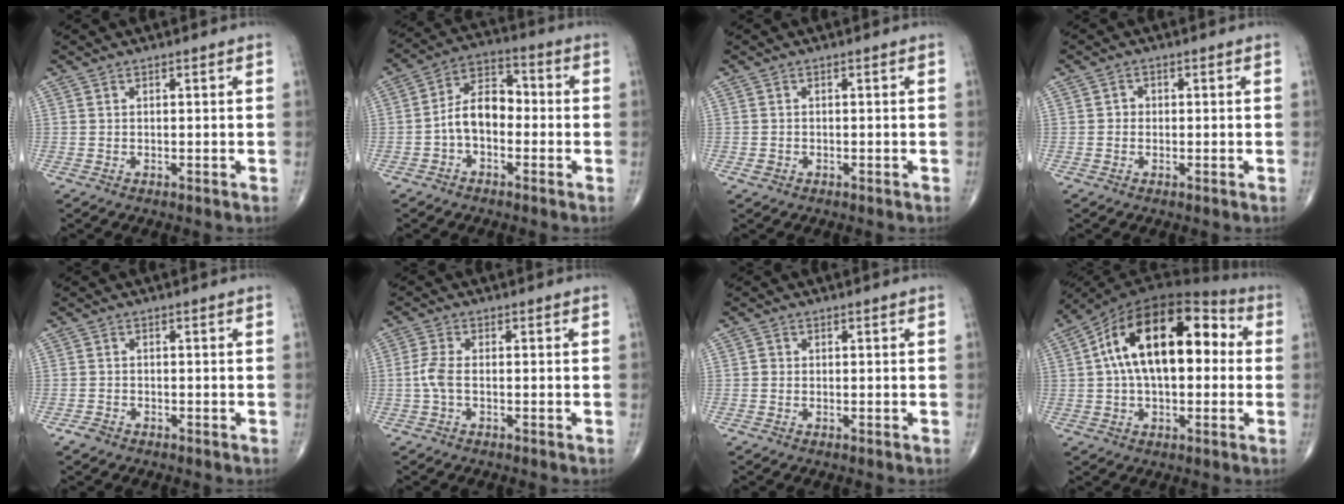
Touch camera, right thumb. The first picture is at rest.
{"total": 8.9, "force": [-1.6, 5.7, 6.6], "torque": [-0.098, 0.037, -0.044]}
{"total": 1.0, "force": [-0.4, 0.8, 0.3], "torque": [-0.005, 0.004, -0.005]}
{"total": 1.3, "force": [-0.2, 1.2, 0.5], "torque": [0.002, 0.004, -0.007]}
{"total": 1.6, "force": [-1.2, 1.0, 0.5], "torque": [-0.013, 0.003, -0.021]}
{"total": 3.3, "force": [-0.7, 1.3, 2.9], "torque": [-0.079, 0.003, -0.019]}
{"total": 0.8, "force": [-0.1, 0.7, 0.2], "torque": [0.000, 0.002, -0.005]}
{"total": 20.7, "force": [2.7, 11.3, 17.1], "torque": [-0.265, 0.044, 0.031]}